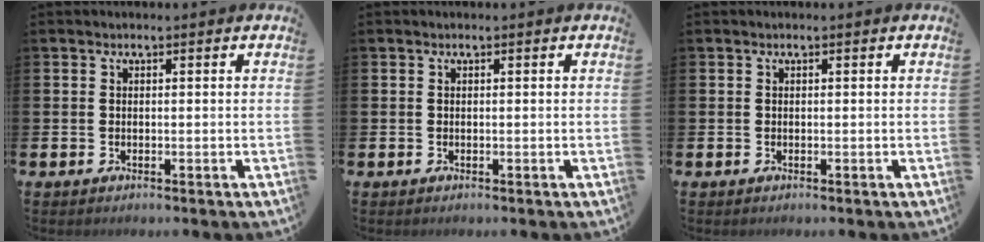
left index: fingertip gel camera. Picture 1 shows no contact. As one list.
[{"total": 0.0}, {"total": 0.0}]